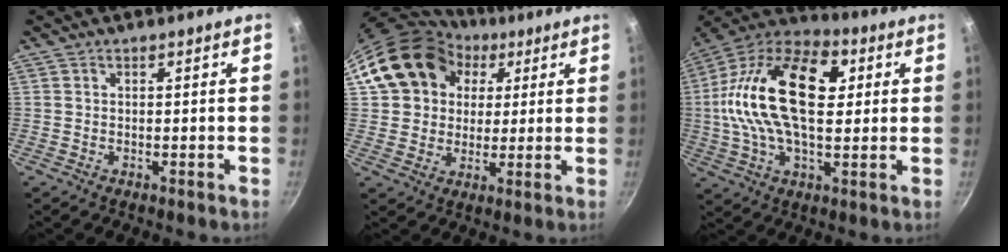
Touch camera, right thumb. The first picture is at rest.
{"total": 16.5, "force": [5.7, 13.6, 7.2], "torque": [-0.107, 0.019, 0.096]}
{"total": 24.2, "force": [3.7, 13.4, 19.8], "torque": [-0.355, 0.025, 0.042]}